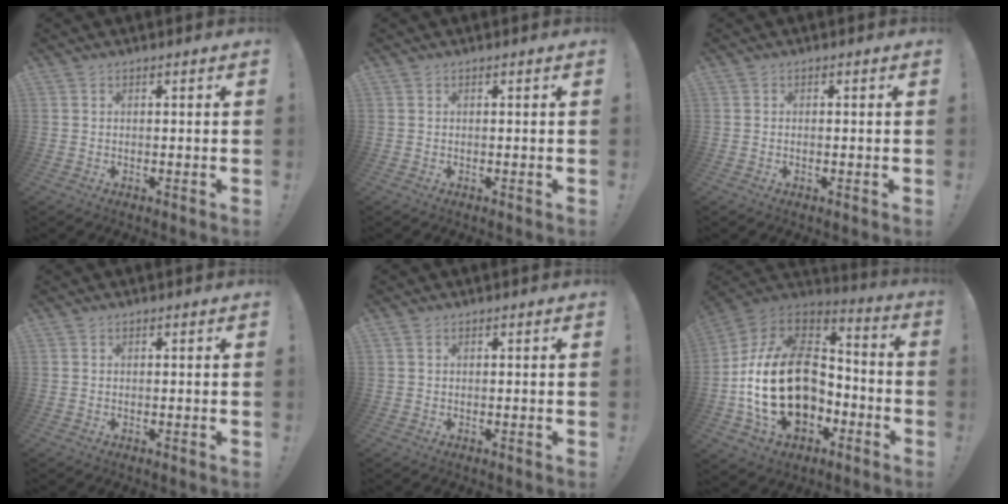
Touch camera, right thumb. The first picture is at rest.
{"total": 0.0}
{"total": 0.0}
{"total": 0.0}
{"total": 0.7, "force": [0.4, 0.4, 0.4], "torque": [-0.009, 0.001, 0.008]}
{"total": 26.9, "force": [-3.8, 18.0, 19.6], "torque": [-0.369, 0.030, -0.046]}